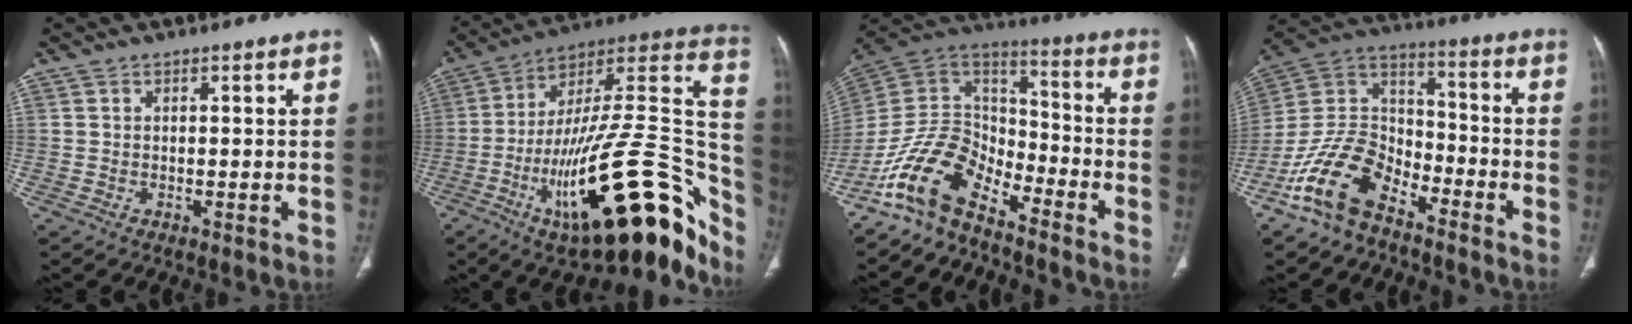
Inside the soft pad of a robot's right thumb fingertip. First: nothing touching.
{"total": 37.2, "force": [-15.8, 12.5, 31.3], "torque": [-0.388, 0.075, -0.241]}
{"total": 14.4, "force": [-10.4, 7.1, 7.0], "torque": [-0.116, 0.094, -0.207]}
{"total": 14.9, "force": [-9.8, 8.1, 7.8], "torque": [-0.144, 0.076, -0.195]}